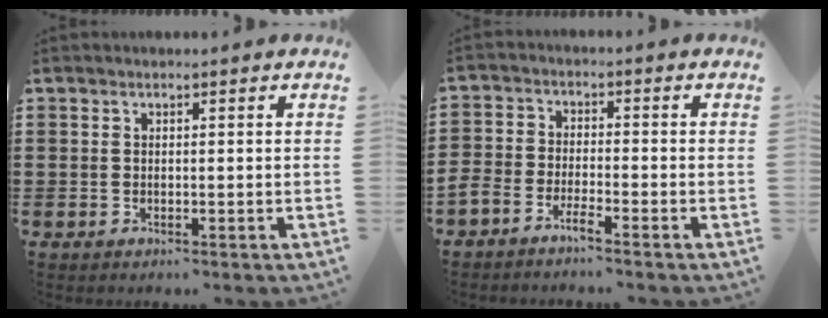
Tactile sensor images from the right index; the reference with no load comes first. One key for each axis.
{"total": 3.2, "fx": -3.1, "fy": -0.1, "fz": 0.6, "tx": -0.029, "ty": -0.003, "tz": -0.068}